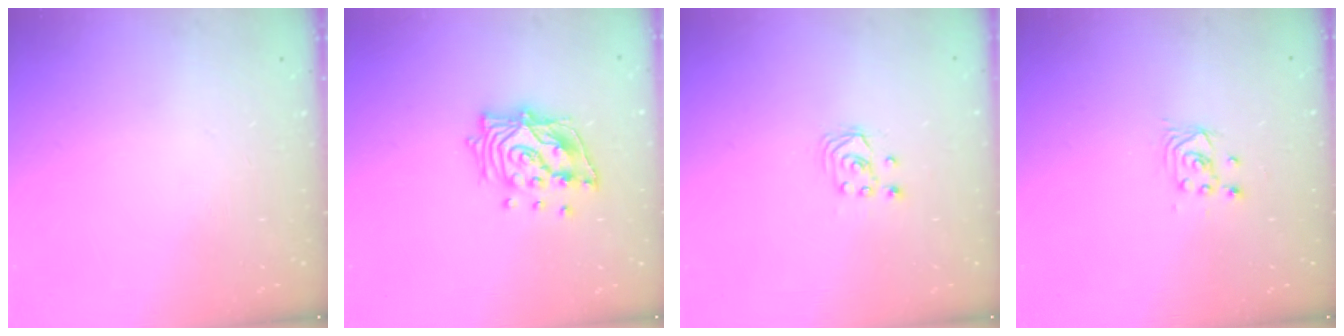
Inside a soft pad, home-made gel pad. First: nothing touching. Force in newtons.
{"total": 14.9, "press": 14.8, "slide": 2.0}
{"total": 2.6, "press": 2.6, "slide": 0.3}
{"total": 2.2, "press": 2.2, "slide": 0.3}